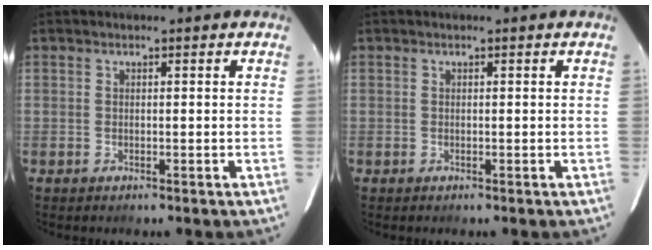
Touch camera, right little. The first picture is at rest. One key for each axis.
{"total": 0.0}